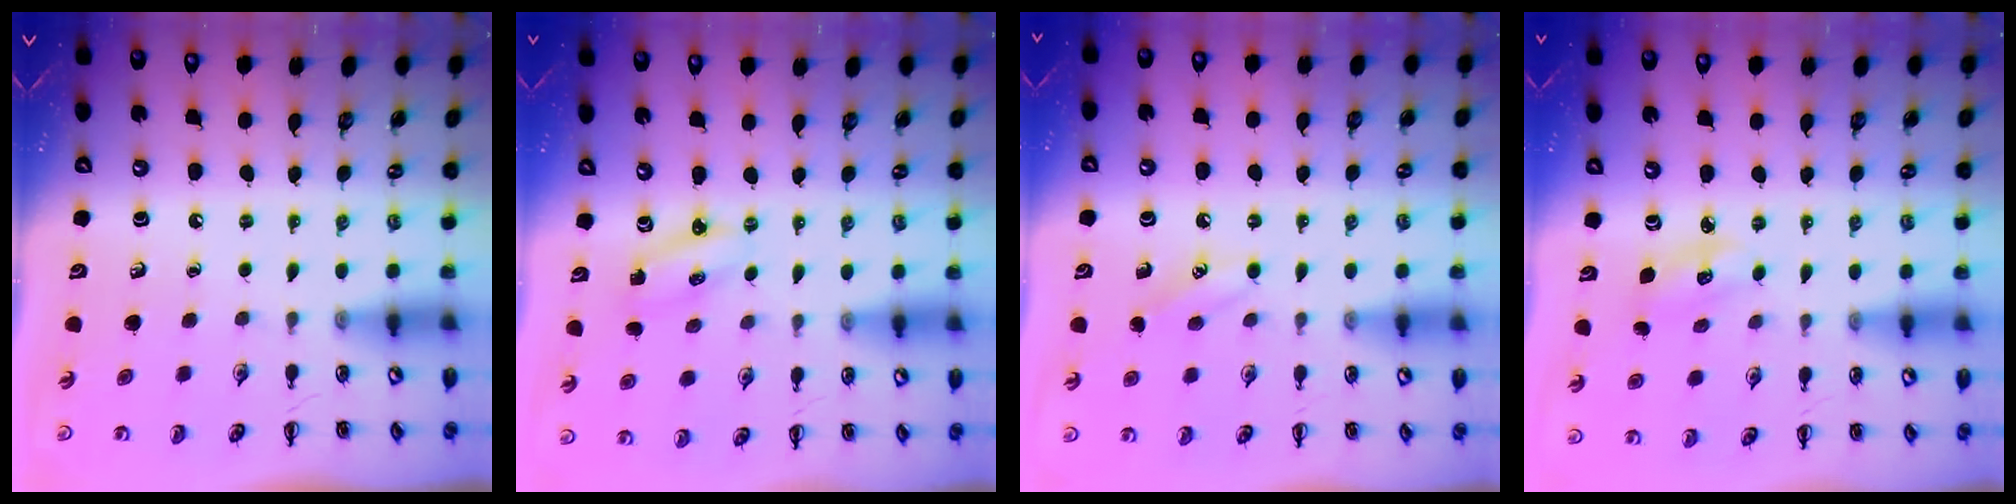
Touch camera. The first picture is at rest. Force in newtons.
{"total": 2.1, "press": 2.1, "slide": 0.6}
{"total": 7.2, "press": 6.9, "slide": 1.8}
{"total": 4.0, "press": 3.9, "slide": 1.1}